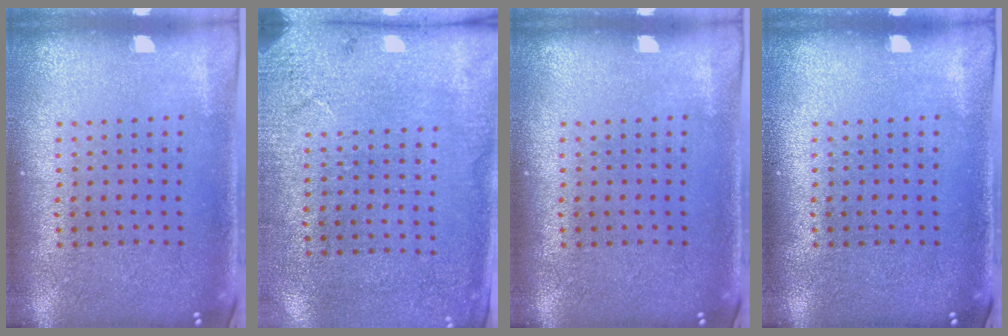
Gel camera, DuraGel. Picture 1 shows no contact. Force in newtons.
{"total": 2.7, "press": 2.2, "slide": 1.5}
{"total": 0.0}
{"total": 0.0}